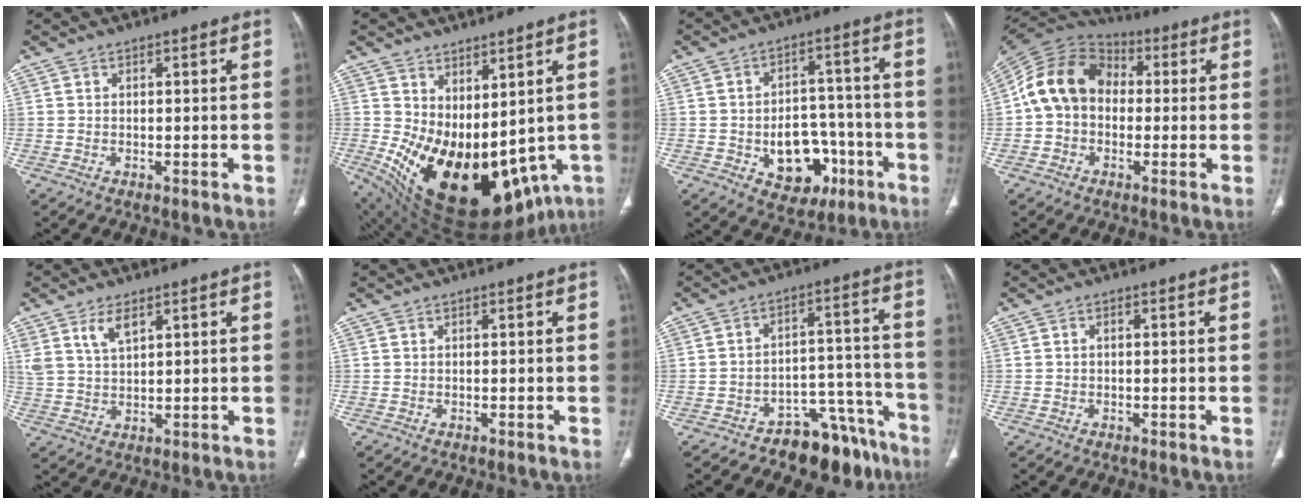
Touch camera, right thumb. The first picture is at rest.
{"total": 21.8, "force": [-1.9, 12.7, 17.7], "torque": [-0.271, -0.028, 0.014]}
{"total": 12.9, "force": [-4.7, 9.2, 7.7], "torque": [-0.067, 0.045, -0.052]}
{"total": 13.8, "force": [0.3, 11.0, 8.4], "torque": [-0.141, 0.036, -0.010]}
{"total": 5.0, "force": [3.0, 2.2, 3.3], "torque": [-0.062, -0.014, 0.064]}
{"total": 0.0}
{"total": 11.5, "force": [-9.3, 5.8, 3.5], "torque": [0.002, 0.119, -0.139]}
{"total": 0.6, "force": [0.0, 0.4, 0.5], "torque": [-0.008, 0.001, -0.002]}